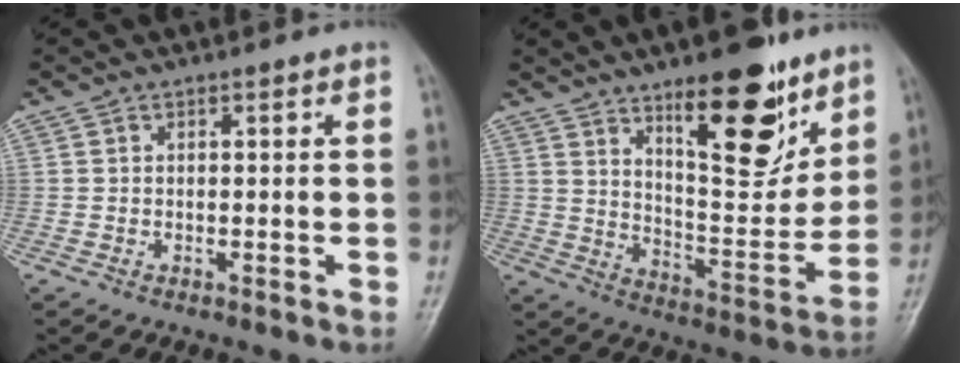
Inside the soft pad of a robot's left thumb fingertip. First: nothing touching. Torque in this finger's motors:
{"motor_torque": [2.48, 1.34, 1.28, -1.49, 0.12]}